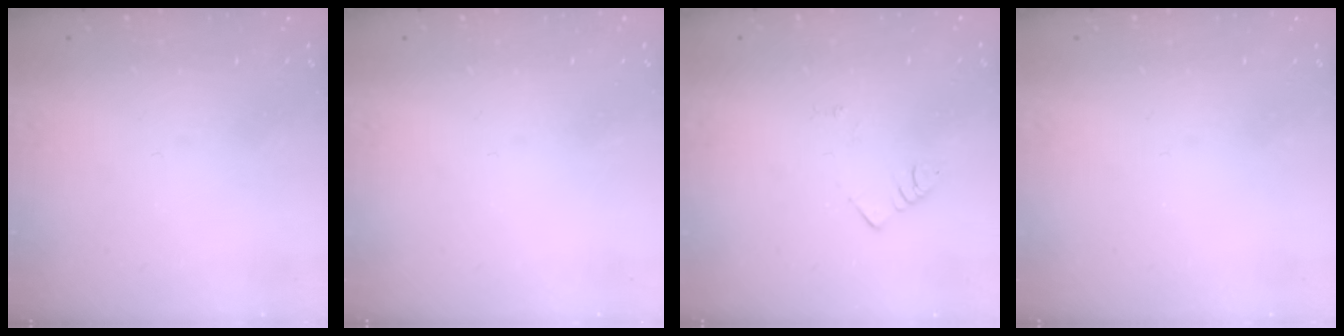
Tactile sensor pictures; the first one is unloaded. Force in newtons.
{"total": 0.0}
{"total": 1.7, "press": 1.7, "slide": 0.3}
{"total": 0.0}